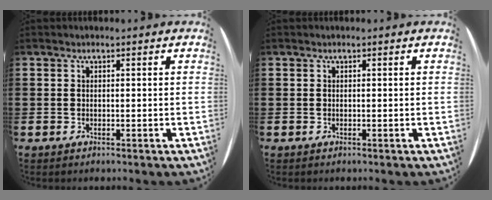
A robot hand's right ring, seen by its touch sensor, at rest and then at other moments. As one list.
[{"total": 0.0}]